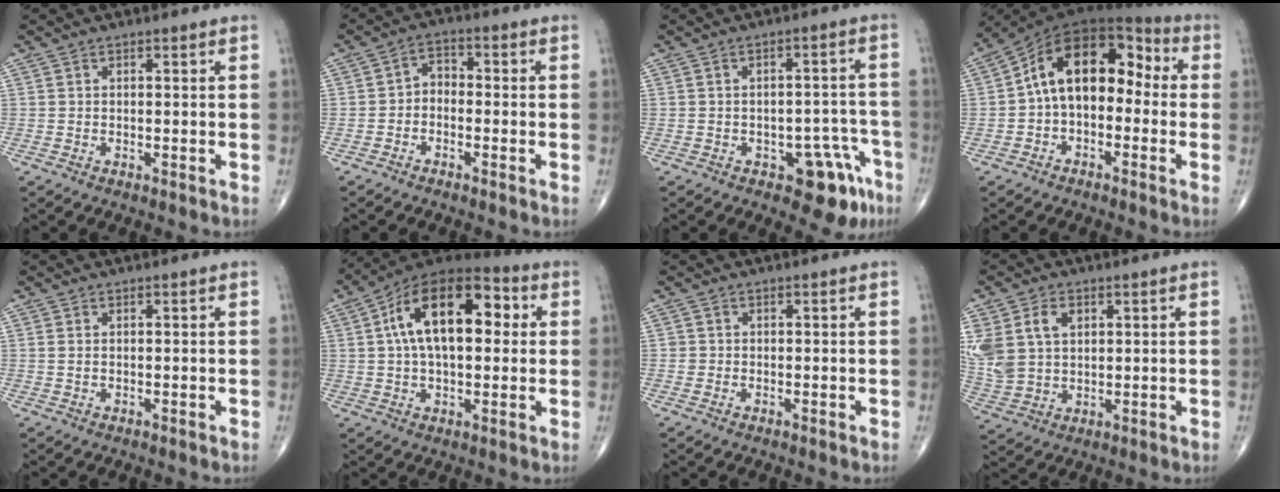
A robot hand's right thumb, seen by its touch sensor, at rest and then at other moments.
{"total": 3.6, "force": [-1.2, 2.6, 2.2], "torque": [-0.023, 0.026, -0.035]}
{"total": 9.1, "force": [-4.9, 4.5, 6.1], "torque": [-0.036, 0.035, -0.057]}
{"total": 14.4, "force": [-0.4, 9.3, 11.0], "torque": [-0.148, 0.055, -0.024]}
{"total": 0.7, "force": [0.3, 0.4, 0.6], "torque": [-0.015, 0.003, 0.008]}
{"total": 19.3, "force": [3.8, 10.2, 15.9], "torque": [-0.245, 0.029, 0.050]}
{"total": 0.8, "force": [-0.1, 0.8, 0.0], "torque": [0.004, 0.004, -0.002]}
{"total": 12.8, "force": [4.0, 9.1, 8.1], "torque": [-0.182, -0.001, 0.089]}